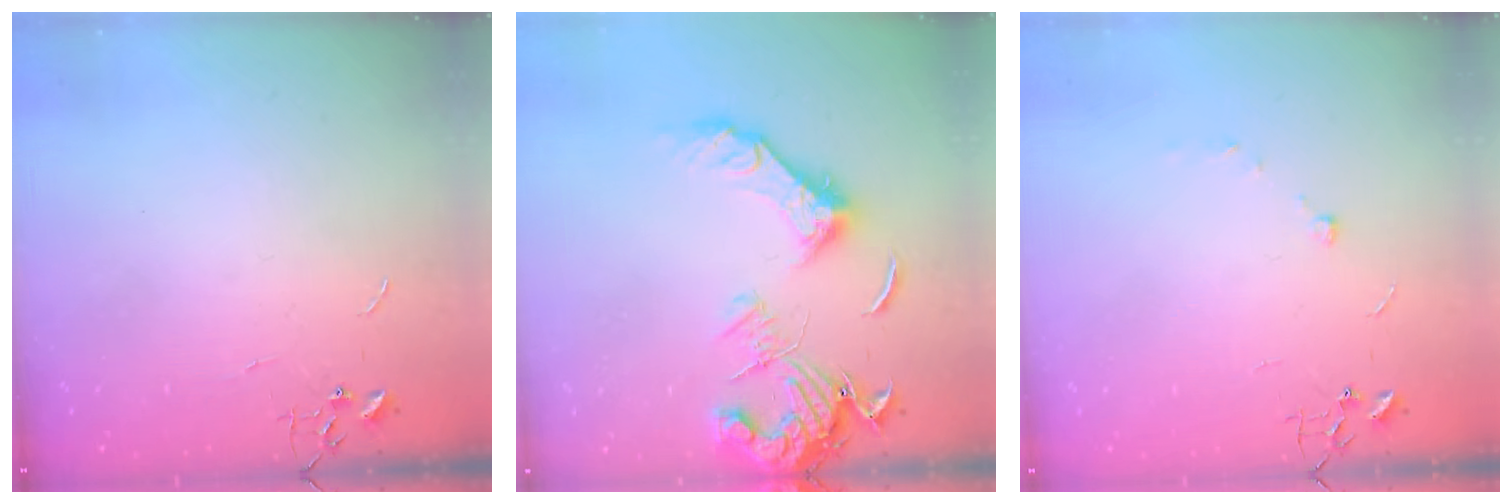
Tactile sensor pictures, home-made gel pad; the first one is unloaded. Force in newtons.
{"total": 16.8, "press": 16.7, "slide": 2.2}
{"total": 6.4, "press": 6.3, "slide": 0.7}